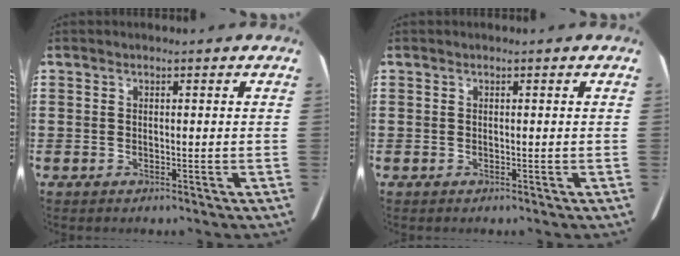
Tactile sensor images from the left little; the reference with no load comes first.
{"total": 0.0}